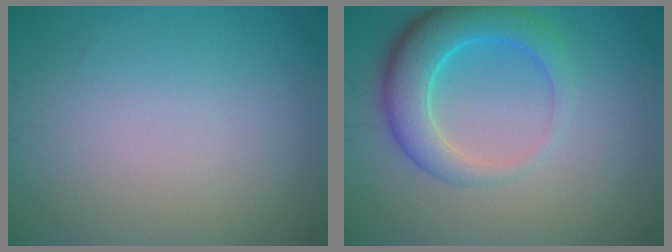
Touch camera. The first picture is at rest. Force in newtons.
{"total": 5.6, "press": 5.6, "slide": 0.3}